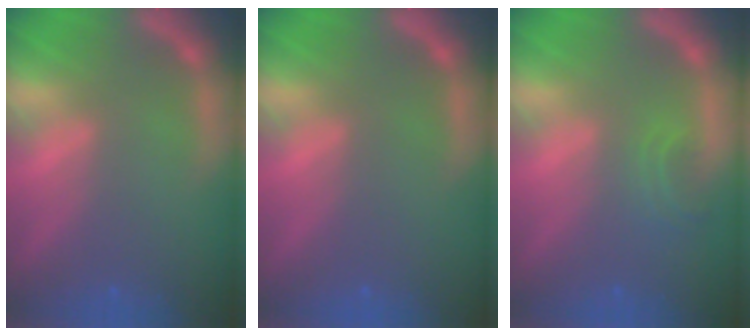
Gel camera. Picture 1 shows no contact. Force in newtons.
{"total": 0.0}
{"total": 1.9}